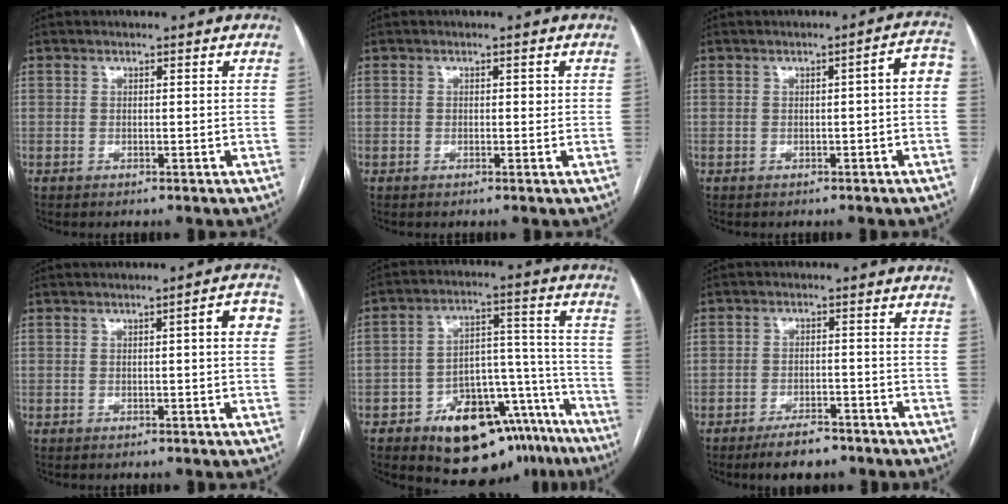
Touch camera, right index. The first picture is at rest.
{"total": 1.1, "force": [0.2, 0.7, 0.8], "torque": [-0.011, 0.007, 0.003]}
{"total": 3.9, "force": [-0.2, 0.5, 3.8], "torque": [-0.039, 0.012, -0.006]}
{"total": 4.3, "force": [0.6, 0.5, 4.2], "torque": [-0.045, 0.010, 0.003]}
{"total": 18.8, "force": [-12.6, 9.6, 10.1], "torque": [-0.087, 0.074, -0.177]}
{"total": 5.5, "force": [-4.3, 2.0, 2.8], "torque": [-0.047, 0.001, -0.065]}